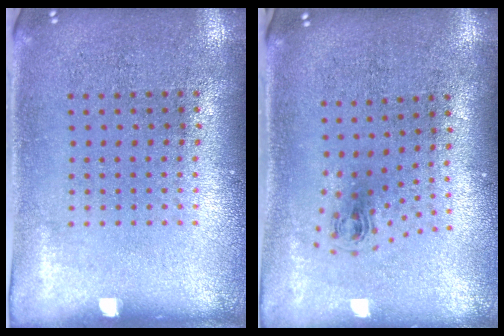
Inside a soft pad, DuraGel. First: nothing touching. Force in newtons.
{"total": 0.9, "press": 0.4, "slide": 0.8}